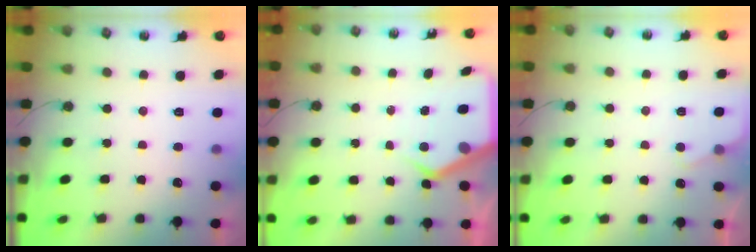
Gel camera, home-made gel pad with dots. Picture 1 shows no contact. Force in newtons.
{"total": 6.7, "press": 6.7, "slide": 0.4}
{"total": 3.2, "press": 3.2, "slide": 0.5}